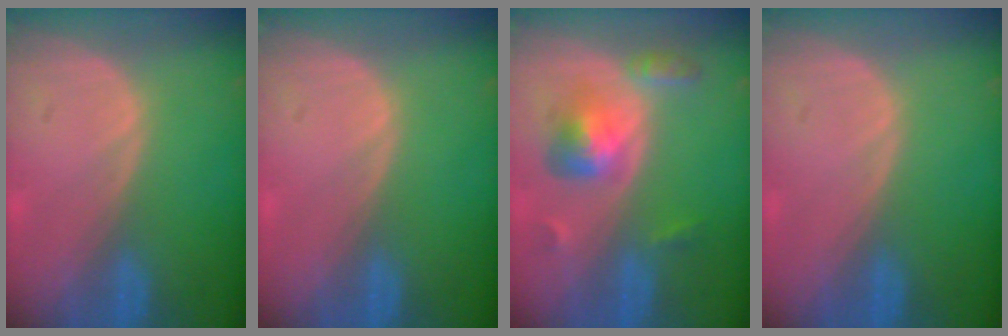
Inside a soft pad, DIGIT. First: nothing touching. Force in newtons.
{"total": 0.0}
{"total": 6.0, "press": 5.3, "slide": 2.8}
{"total": 0.0}